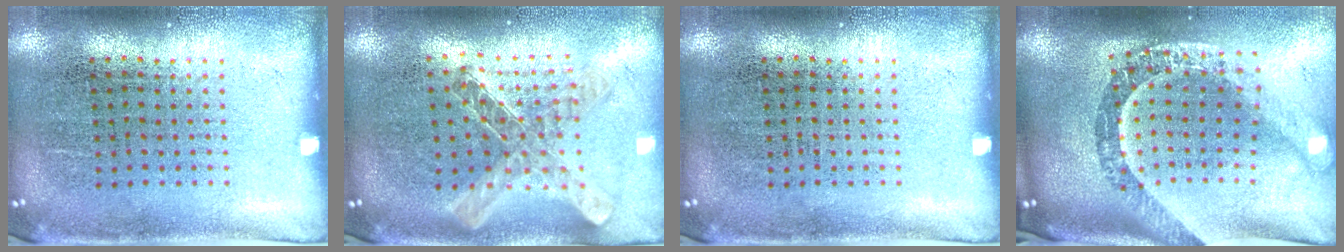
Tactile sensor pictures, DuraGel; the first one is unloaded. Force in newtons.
{"total": 1.1, "press": 1.0, "slide": 0.3}
{"total": 0.0}
{"total": 3.4, "press": 2.5, "slide": 2.4}